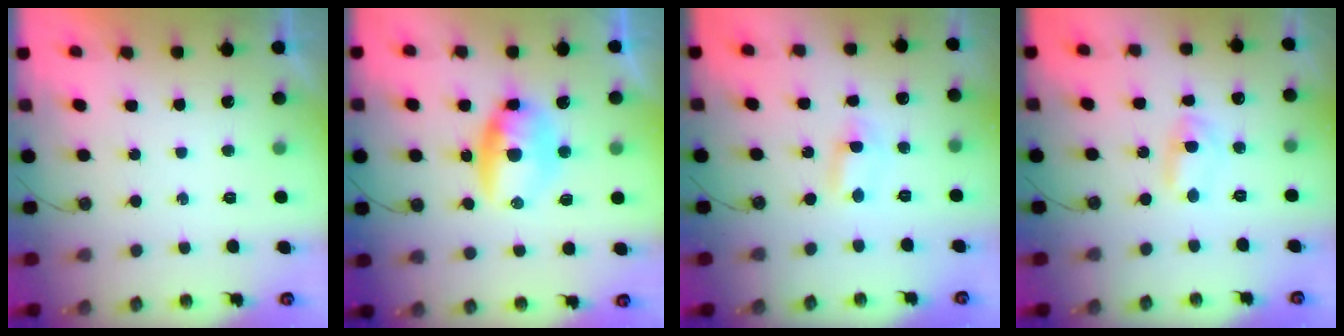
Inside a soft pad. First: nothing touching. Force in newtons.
{"total": 18.1, "press": 11.8, "slide": 13.7}
{"total": 1.1, "press": 0.9, "slide": 0.7}
{"total": 4.6, "press": 0.9, "slide": 4.5}